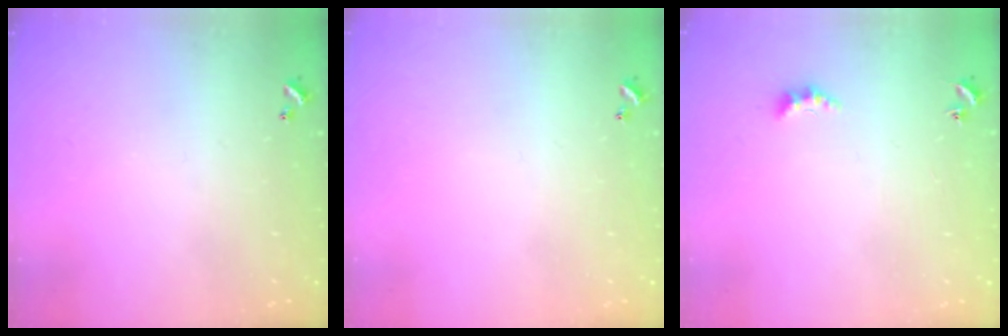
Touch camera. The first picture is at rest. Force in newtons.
{"total": 0.0}
{"total": 2.4, "press": 2.4, "slide": 0.6}